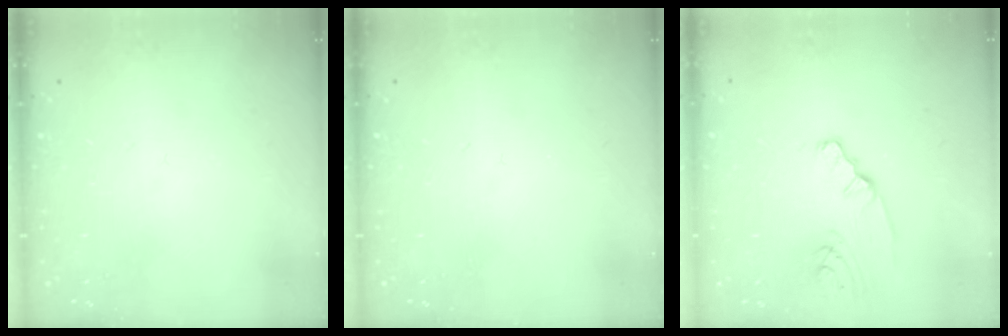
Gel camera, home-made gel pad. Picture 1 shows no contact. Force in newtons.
{"total": 0.0}
{"total": 2.4, "press": 2.4, "slide": 0.3}